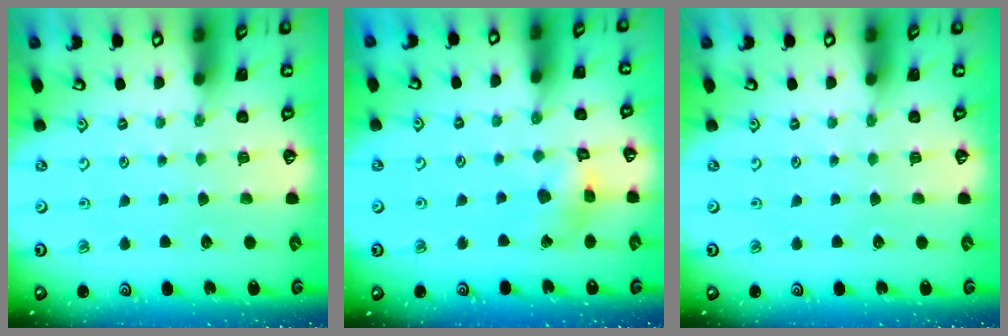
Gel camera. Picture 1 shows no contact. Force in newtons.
{"total": 8.3, "press": 8.2, "slide": 0.8}
{"total": 0.0}